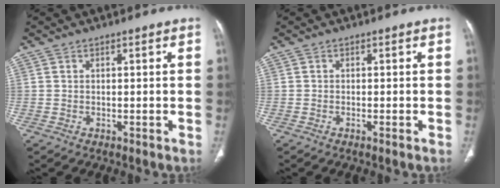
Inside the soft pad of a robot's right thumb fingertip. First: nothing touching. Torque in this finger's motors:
{"motor_torque": [-0.63, 0.11, -0.41, -0.11, -0.02]}